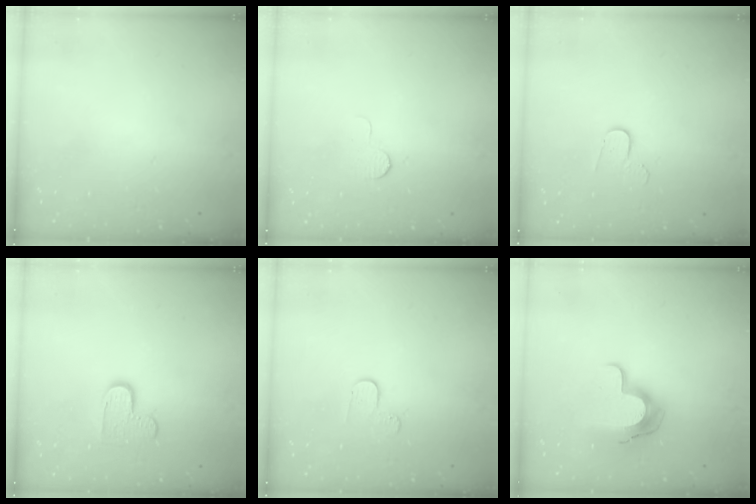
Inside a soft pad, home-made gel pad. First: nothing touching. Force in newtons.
{"total": 3.7, "press": 3.7, "slide": 0.3}
{"total": 4.5, "press": 4.5, "slide": 0.3}
{"total": 7.4, "press": 7.4, "slide": 0.4}
{"total": 4.0, "press": 3.9, "slide": 0.4}
{"total": 12.1, "press": 12.0, "slide": 0.9}